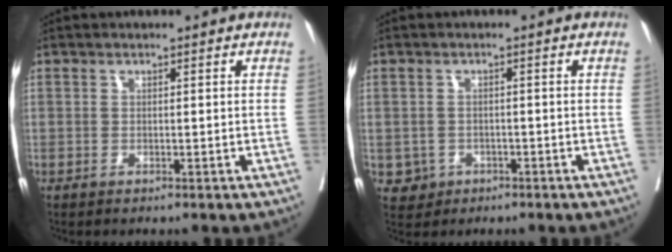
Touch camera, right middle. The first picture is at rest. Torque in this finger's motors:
{"motor_torque": [-0.37, -0.01, -0.03, -0.01]}